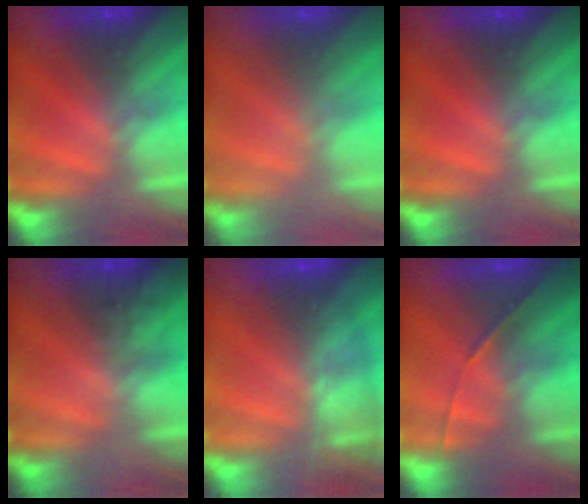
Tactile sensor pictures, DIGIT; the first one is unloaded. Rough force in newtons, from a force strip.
{"total": 2.9}
{"total": 0.0}
{"total": 1.6}
{"total": 7.5}
{"total": 1.7}